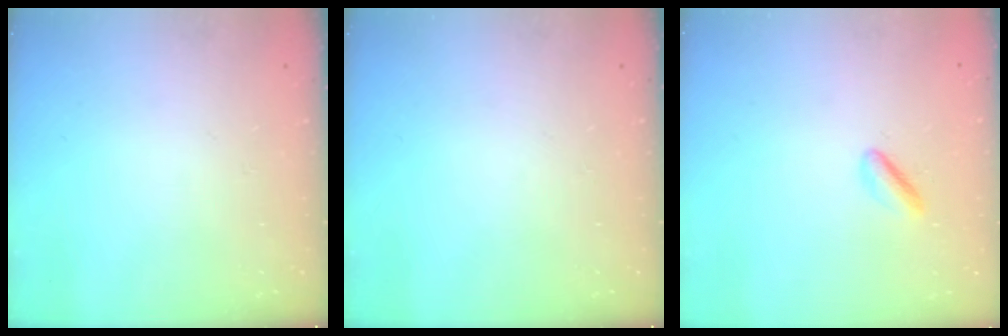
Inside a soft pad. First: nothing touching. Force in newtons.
{"total": 0.0}
{"total": 2.1, "press": 1.9, "slide": 0.9}